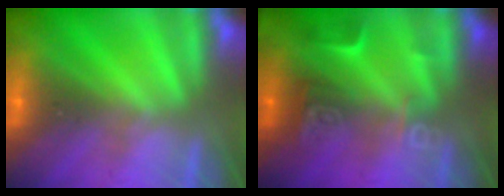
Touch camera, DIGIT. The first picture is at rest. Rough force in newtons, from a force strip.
{"total": 2.5}